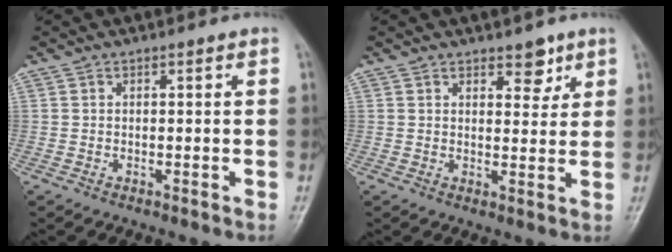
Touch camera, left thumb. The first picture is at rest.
{"total": 4.2, "force": [2.8, 2.2, 2.2], "torque": [-0.005, -0.017, 0.039]}